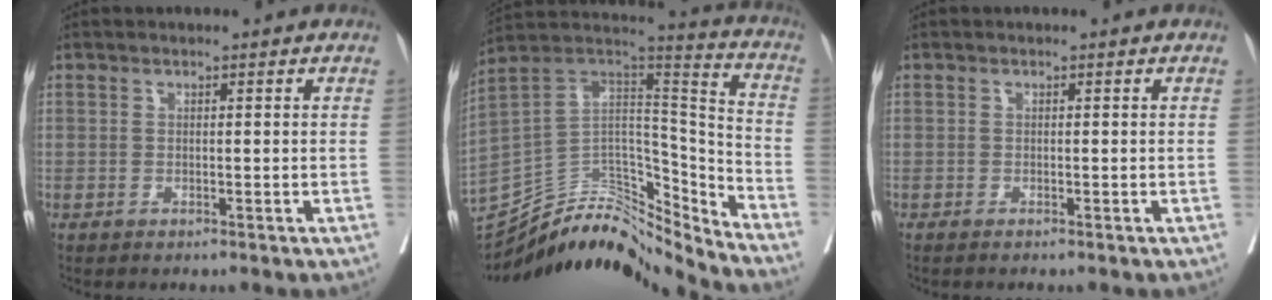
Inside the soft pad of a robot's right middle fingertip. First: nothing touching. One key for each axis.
{"total": 22.1, "fx": -21.0, "fy": 3.5, "fz": 6.0, "tx": -0.114, "ty": 0.048, "tz": -0.350}
{"total": 0.5, "fx": -0.4, "fy": -0.1, "fz": 0.3, "tx": -0.006, "ty": 0.001, "tz": -0.007}